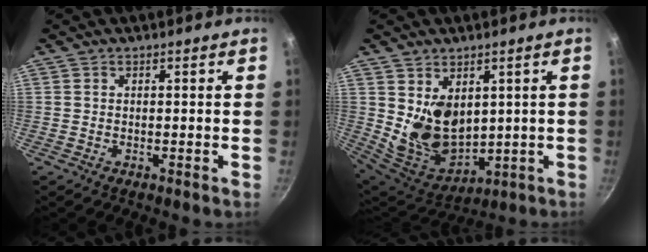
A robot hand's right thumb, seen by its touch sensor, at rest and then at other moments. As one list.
[{"total": 11.3, "force": [2.0, 8.1, 7.6], "torque": [-0.105, -0.039, 0.065]}]